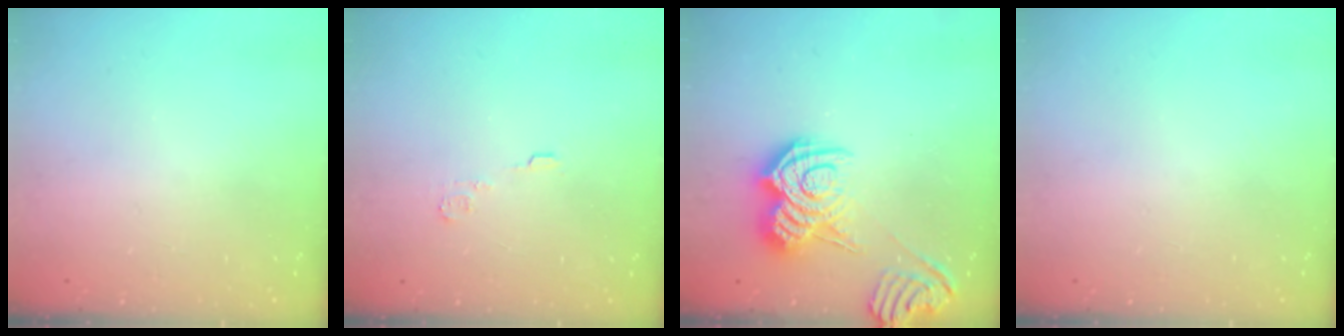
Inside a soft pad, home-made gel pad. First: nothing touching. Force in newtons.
{"total": 4.0, "press": 4.0, "slide": 0.5}
{"total": 12.3, "press": 12.3, "slide": 0.6}
{"total": 0.0}